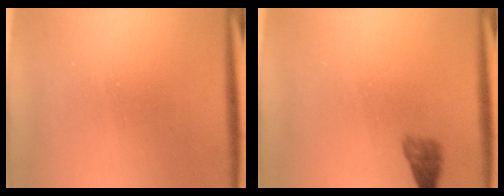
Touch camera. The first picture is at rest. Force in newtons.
{"total": 2.4}